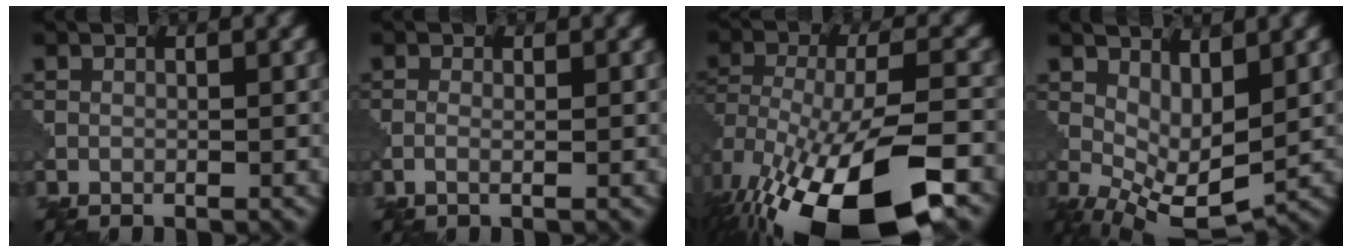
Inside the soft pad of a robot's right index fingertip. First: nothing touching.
{"total": 0.9, "force": [-0.1, 0.3, 0.9], "torque": [-0.016, 0.002, -0.007]}
{"total": 15.3, "force": [-8.1, 6.3, 11.4], "torque": [-0.222, -0.021, -0.114]}
{"total": 5.1, "force": [1.2, 2.4, 4.3], "torque": [-0.087, -0.014, 0.030]}